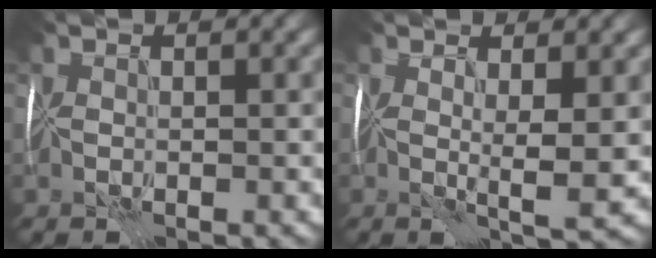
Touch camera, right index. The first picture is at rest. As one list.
[{"total": 3.5, "force": [0.9, 0.4, 3.4], "torque": [-0.052, -0.007, 0.013]}]